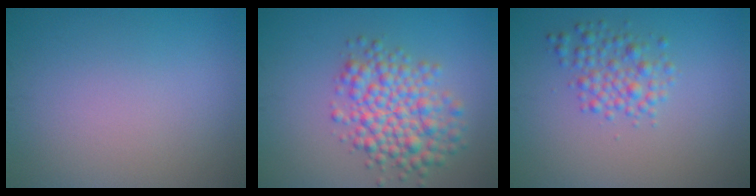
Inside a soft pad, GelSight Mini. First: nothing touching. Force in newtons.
{"total": 5.9, "press": 5.9, "slide": 0.1}
{"total": 2.8, "press": 2.8, "slide": 0.1}